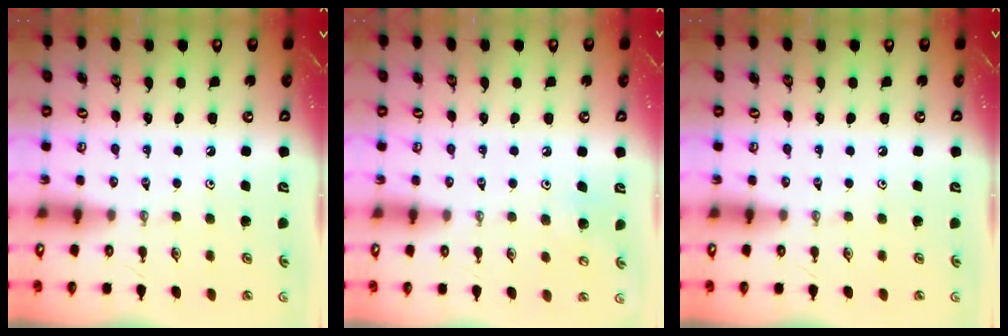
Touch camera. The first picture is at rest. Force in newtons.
{"total": 6.3, "press": 6.3, "slide": 0.0}
{"total": 0.0}